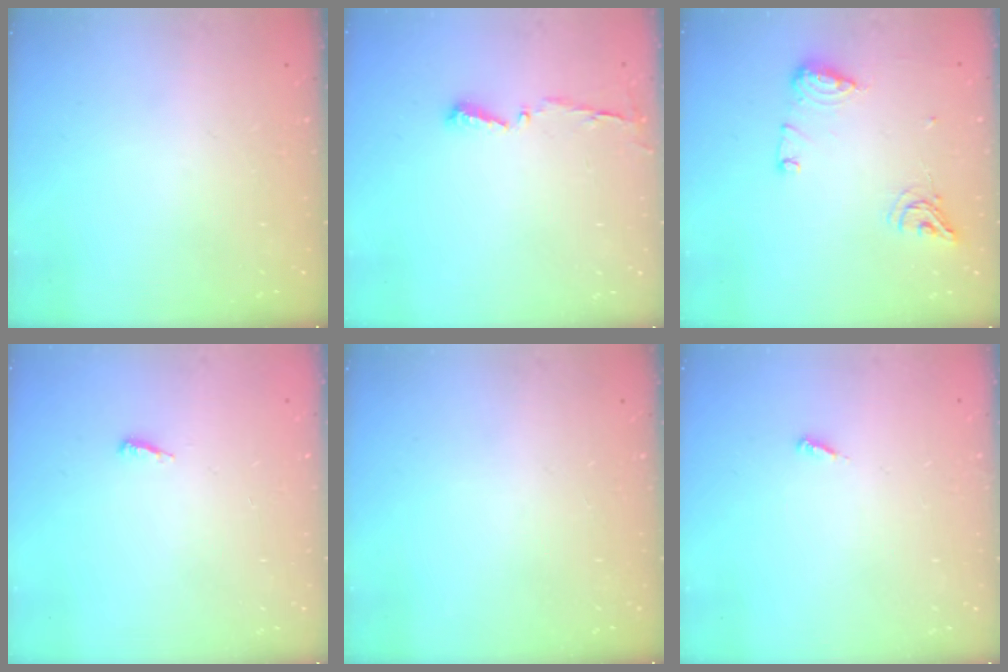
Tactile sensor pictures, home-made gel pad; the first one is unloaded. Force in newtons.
{"total": 4.3, "press": 4.3, "slide": 0.5}
{"total": 11.5, "press": 11.4, "slide": 1.1}
{"total": 3.5, "press": 3.4, "slide": 0.3}
{"total": 0.0}
{"total": 2.1, "press": 2.1, "slide": 0.1}